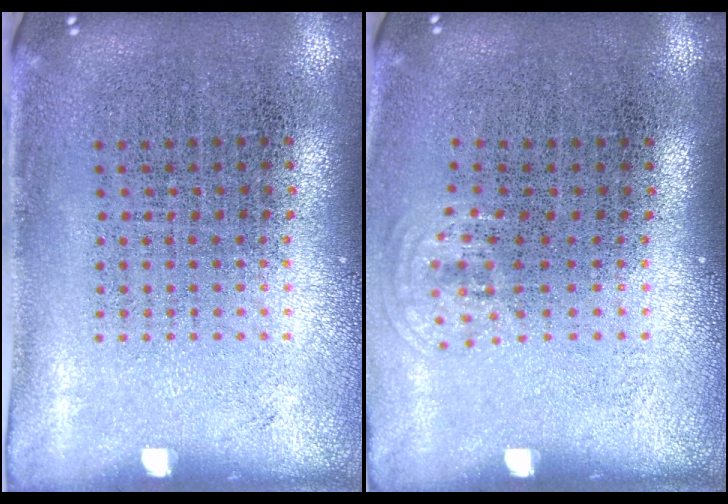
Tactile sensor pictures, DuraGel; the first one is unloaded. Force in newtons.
{"total": 0.7, "press": 0.5, "slide": 0.4}